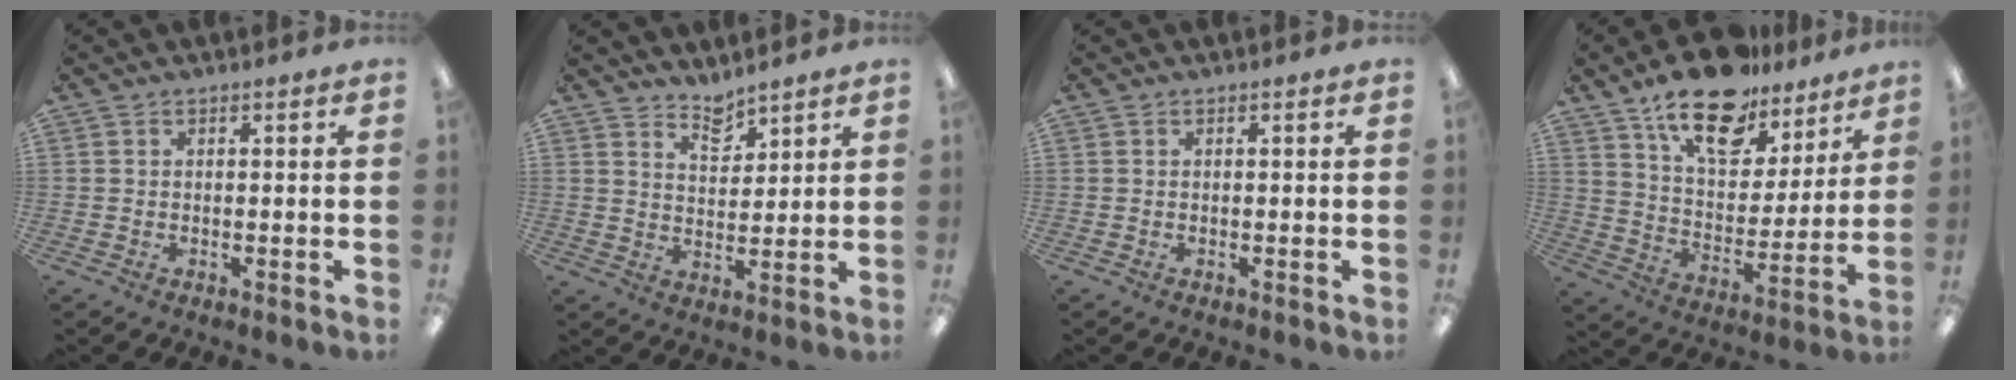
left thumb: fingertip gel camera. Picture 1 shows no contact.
{"total": 5.5, "force": [5.0, 2.0, 1.0], "torque": [-0.008, -0.035, 0.091]}
{"total": 0.0}
{"total": 18.0, "force": [13.1, 8.7, 8.8], "torque": [-0.145, -0.077, 0.227]}